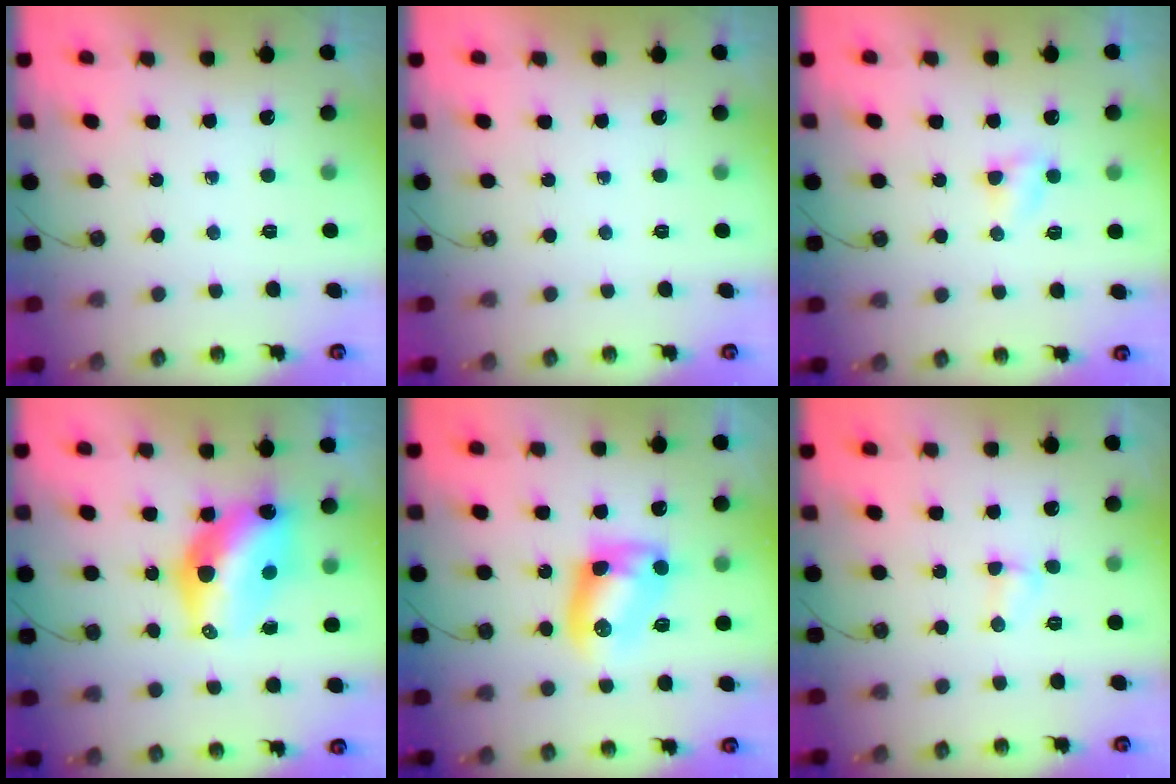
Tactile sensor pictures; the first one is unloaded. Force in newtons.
{"total": 0.0}
{"total": 2.9, "press": 2.8, "slide": 0.2}
{"total": 12.8, "press": 12.7, "slide": 1.2}
{"total": 9.2, "press": 9.2, "slide": 0.4}
{"total": 2.5, "press": 2.5, "slide": 0.5}